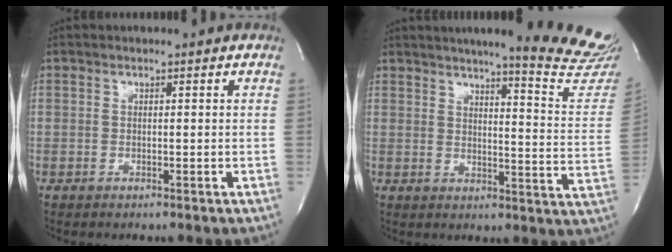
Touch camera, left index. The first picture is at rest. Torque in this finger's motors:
{"motor_torque": [0.37, -0.35, 0.37, 0.08]}